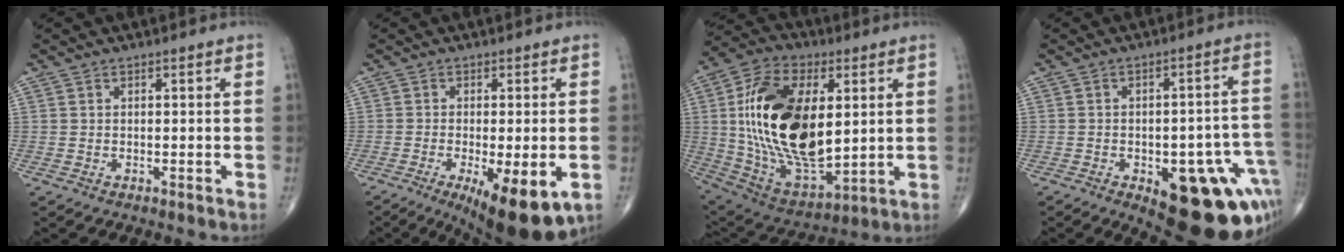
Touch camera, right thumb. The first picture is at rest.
{"total": 13.4, "force": [-5.3, 4.3, 11.5], "torque": [-0.151, -0.014, -0.071]}
{"total": 26.7, "force": [3.6, 14.3, 22.3], "torque": [-0.407, -0.018, 0.072]}
{"total": 20.3, "force": [-8.0, 8.9, 16.4], "torque": [-0.132, 0.037, -0.084]}